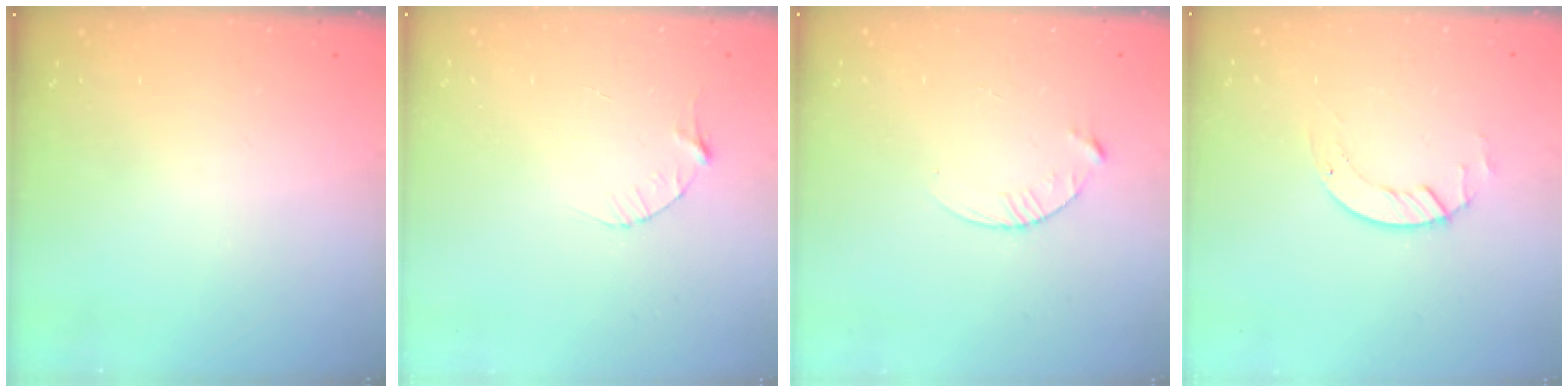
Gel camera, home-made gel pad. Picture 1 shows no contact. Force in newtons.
{"total": 3.1, "press": 3.0, "slide": 0.4}
{"total": 3.7, "press": 3.7, "slide": 0.4}
{"total": 2.6, "press": 2.6, "slide": 0.3}